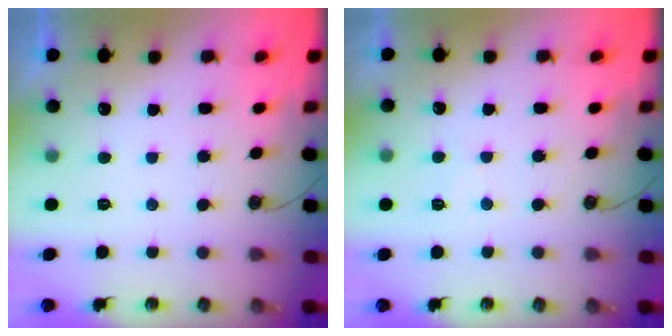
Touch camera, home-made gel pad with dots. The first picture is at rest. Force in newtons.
{"total": 5.9, "press": 5.9, "slide": 0.6}